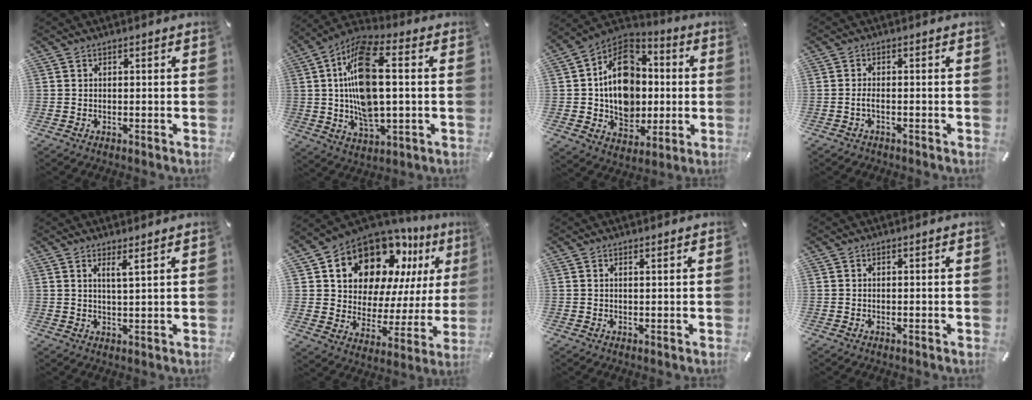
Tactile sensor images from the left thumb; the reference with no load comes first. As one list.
[{"total": 17.0, "force": [1.7, 7.5, 15.2], "torque": [-0.312, -0.004, 0.024]}, {"total": 16.2, "force": [0.0, 13.6, 8.8], "torque": [-0.143, 0.005, 0.005]}, {"total": 1.7, "force": [-0.7, 0.6, 1.4], "torque": [-0.033, -0.001, -0.015]}, {"total": 3.1, "force": [2.4, -0.4, 2.0], "torque": [-0.045, -0.011, 0.041]}, {"total": 15.7, "force": [11.1, 9.3, 6.0], "torque": [-0.106, -0.091, 0.197]}, {"total": 0.8, "force": [0.7, -0.1, 0.4], "torque": [-0.008, -0.003, 0.012]}, {"total": 0.0}]